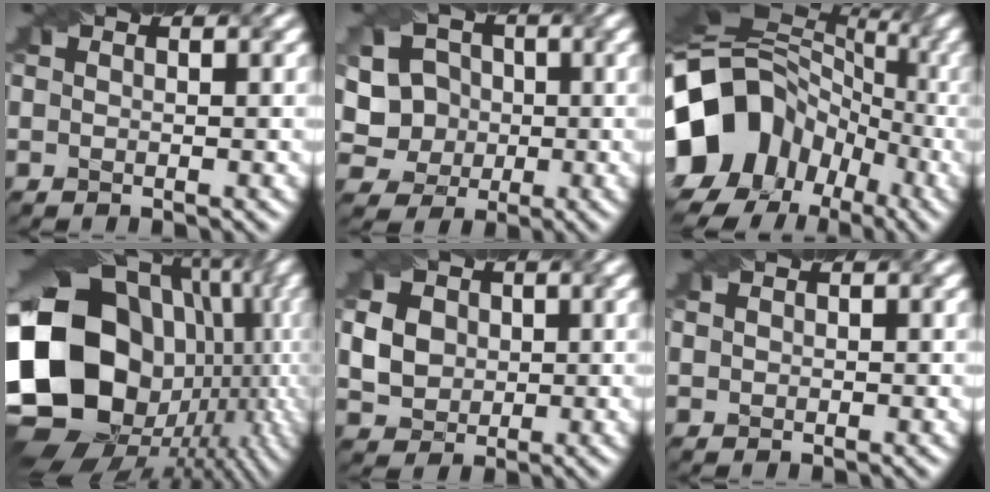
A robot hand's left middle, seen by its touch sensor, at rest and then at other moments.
{"total": 7.5, "force": [0.8, 6.8, 3.1], "torque": [-0.069, 0.028, -0.006]}
{"total": 18.8, "force": [-5.5, 15.2, 9.8], "torque": [-0.197, 0.014, -0.101]}
{"total": 22.9, "force": [-1.5, 18.8, 13.1], "torque": [-0.267, -0.035, -0.036]}
{"total": 5.5, "force": [1.0, 4.7, 2.8], "torque": [-0.070, 0.019, 0.013]}
{"total": 1.2, "force": [0.7, 0.9, 0.5], "torque": [-0.013, 0.005, 0.005]}